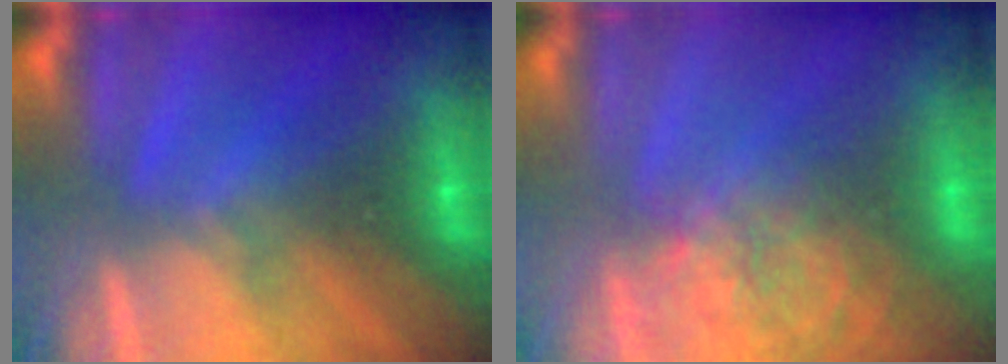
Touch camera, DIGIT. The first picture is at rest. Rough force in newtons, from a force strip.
{"total": 3.8}